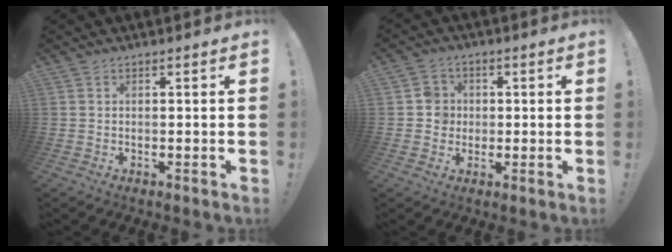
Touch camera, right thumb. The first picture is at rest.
{"total": 5.7, "force": [-0.2, 5.5, 1.6], "torque": [-0.017, 0.010, -0.004]}